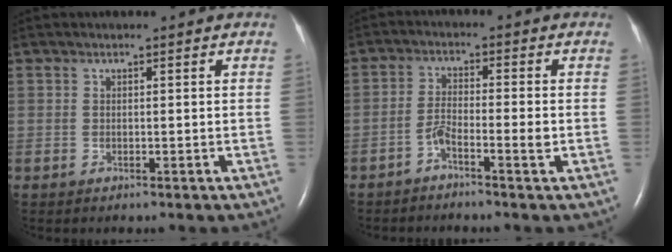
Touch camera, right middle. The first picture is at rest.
{"total": 3.2, "force": [-2.0, 0.1, 2.5], "torque": [-0.055, 0.012, -0.038]}